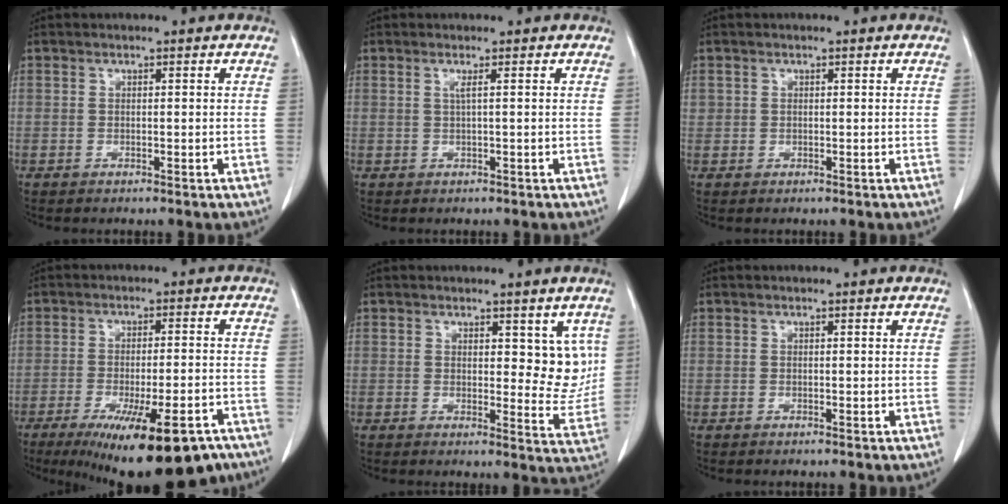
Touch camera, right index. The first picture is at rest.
{"total": 1.0, "force": [0.2, -0.3, 0.9], "torque": [-0.022, 0.000, 0.006]}
{"total": 0.8, "force": [0.3, 0.8, 0.2], "torque": [0.006, 0.006, 0.003]}
{"total": 18.3, "force": [-13.2, 3.4, 12.3], "torque": [-0.138, -0.015, -0.186]}
{"total": 6.0, "force": [2.6, 3.0, 4.5], "torque": [-0.034, -0.016, 0.034]}
{"total": 0.0}